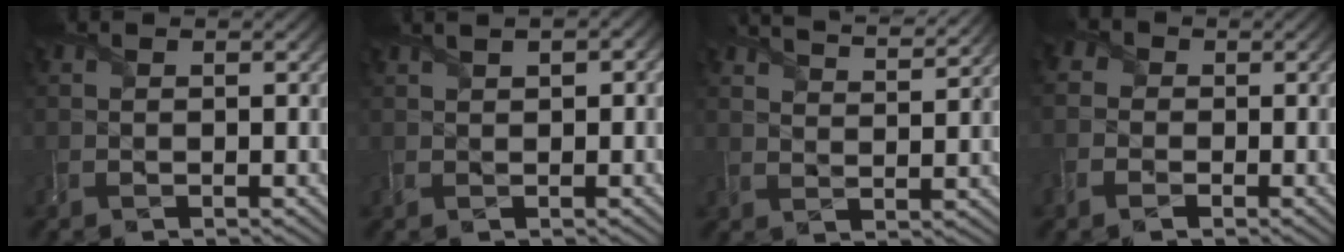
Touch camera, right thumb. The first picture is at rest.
{"total": 3.2, "force": [1.4, 1.4, 2.5], "torque": [-0.050, 0.009, 0.019]}
{"total": 6.8, "force": [5.8, 1.7, 3.3], "torque": [-0.055, 0.005, 0.081]}
{"total": 4.7, "force": [-1.4, 3.9, 2.1], "torque": [-0.061, -0.004, -0.035]}